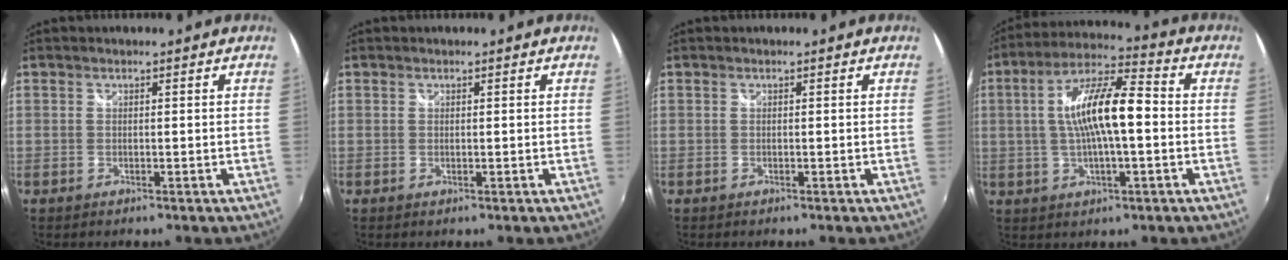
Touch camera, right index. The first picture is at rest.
{"total": 0.0}
{"total": 0.0}
{"total": 13.2, "force": [-0.1, 3.4, 12.8], "torque": [-0.235, 0.015, -0.004]}